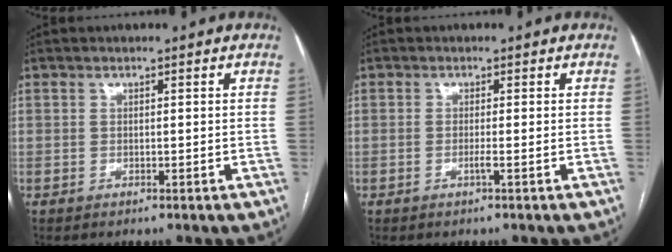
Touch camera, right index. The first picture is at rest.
{"total": 1.0, "force": [-0.4, -0.2, 0.9], "torque": [-0.018, -0.001, -0.007]}